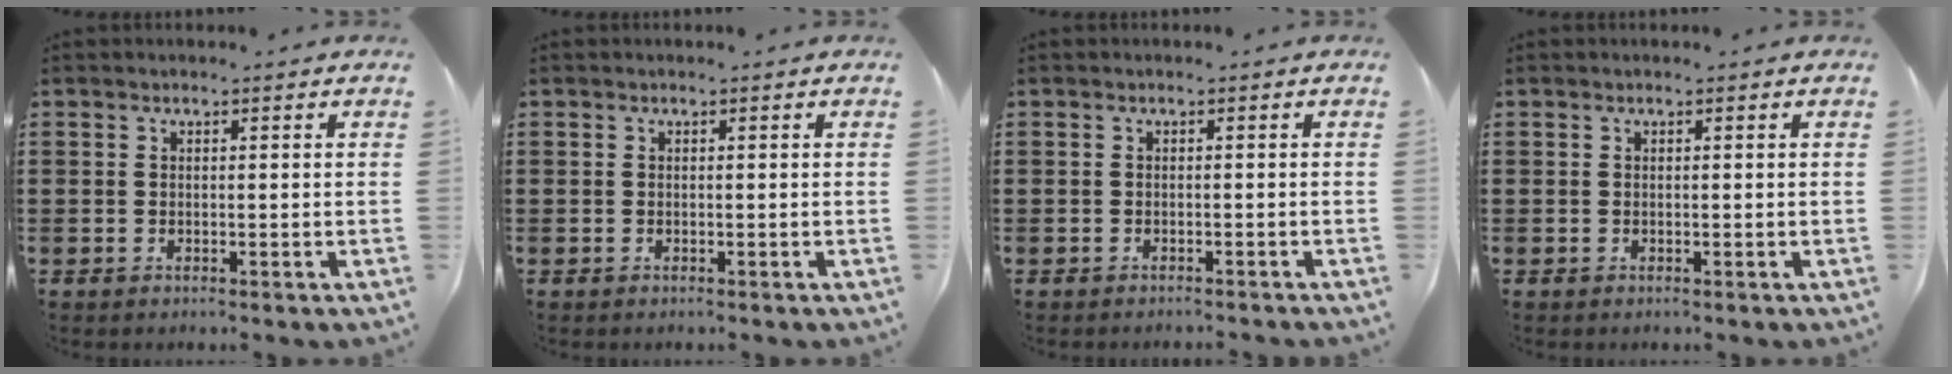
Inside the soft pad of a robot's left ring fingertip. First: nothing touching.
{"total": 0.0}
{"total": 0.7, "force": [-0.6, -0.1, 0.1], "torque": [-0.005, 0.000, -0.013]}
{"total": 0.0}